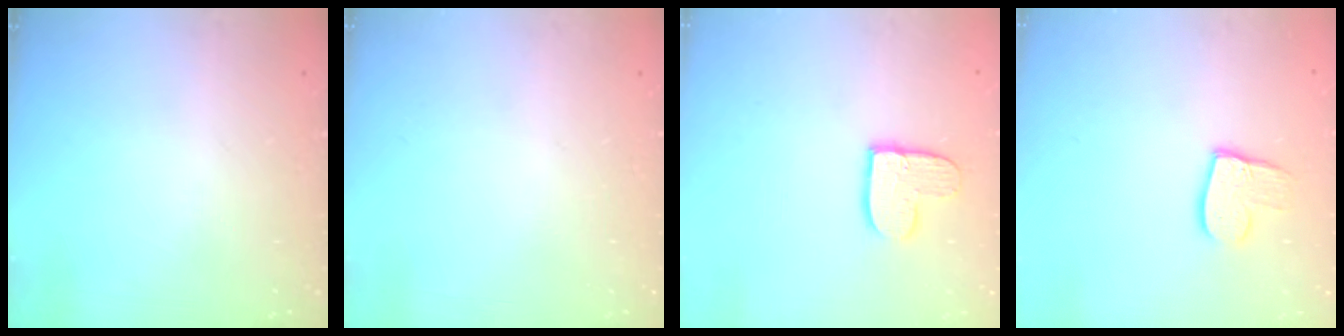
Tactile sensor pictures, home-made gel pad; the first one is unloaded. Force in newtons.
{"total": 0.0}
{"total": 9.4, "press": 9.3, "slide": 0.7}
{"total": 10.0, "press": 9.9, "slide": 0.7}